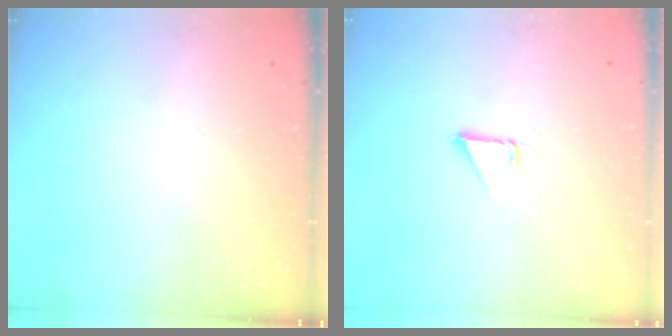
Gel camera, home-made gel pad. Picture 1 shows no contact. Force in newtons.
{"total": 1.0, "press": 1.0, "slide": 0.1}